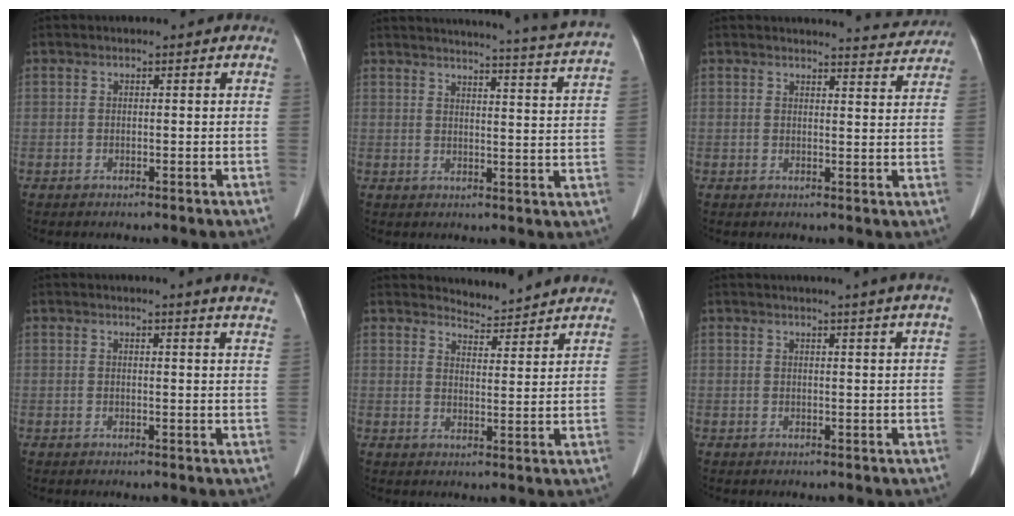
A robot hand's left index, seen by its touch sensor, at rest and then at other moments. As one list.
[{"total": 21.0, "force": [19.8, -1.6, 6.7], "torque": [-0.102, -0.083, 0.225]}, {"total": 5.9, "force": [5.9, 0.3, 0.0], "torque": [-0.001, -0.013, 0.057]}, {"total": 10.6, "force": [10.0, -0.6, 3.5], "torque": [-0.035, -0.053, 0.086]}, {"total": 9.8, "force": [9.7, 0.7, 0.4], "torque": [-0.002, -0.010, 0.114]}, {"total": 6.6, "force": [5.7, -1.6, 3.0], "torque": [-0.033, 0.006, 0.055]}]